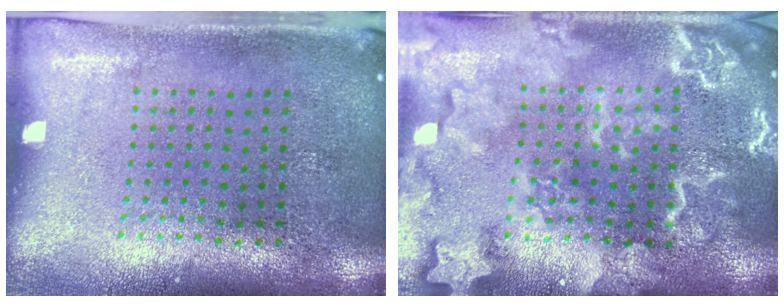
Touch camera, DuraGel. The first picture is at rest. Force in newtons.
{"total": 4.8, "press": 4.7, "slide": 0.7}